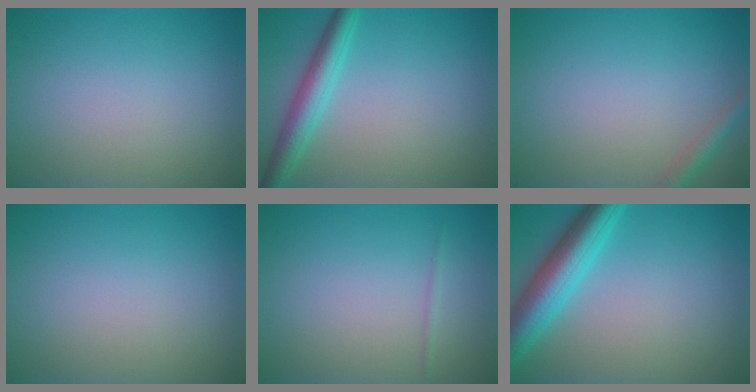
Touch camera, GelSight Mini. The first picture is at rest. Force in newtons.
{"total": 3.7, "press": 3.7, "slide": 0.2}
{"total": 1.6, "press": 1.6, "slide": 0.1}
{"total": 0.0}
{"total": 0.5, "press": 0.5, "slide": 0.0}
{"total": 6.1, "press": 6.1, "slide": 0.2}